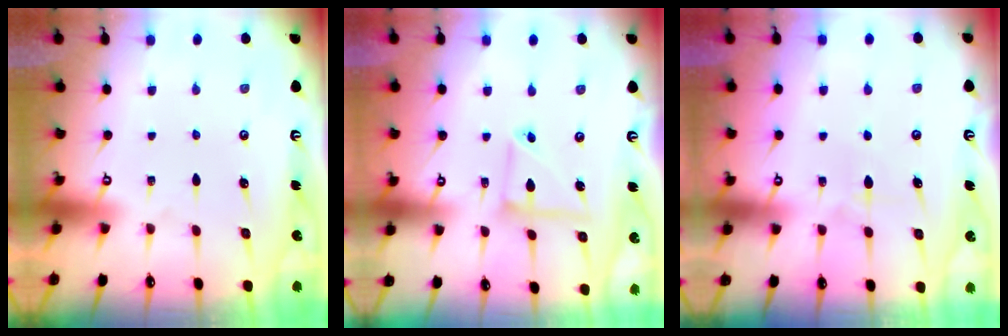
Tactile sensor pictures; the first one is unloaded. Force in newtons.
{"total": 7.7, "press": 7.7, "slide": 0.6}
{"total": 7.1, "press": 7.0, "slide": 0.8}